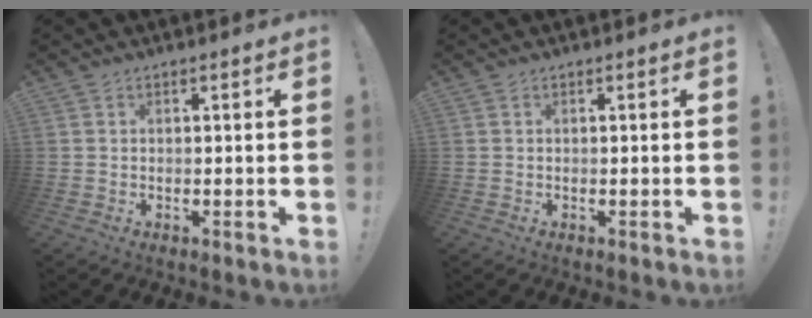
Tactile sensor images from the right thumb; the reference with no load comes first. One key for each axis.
{"total": 0.0}